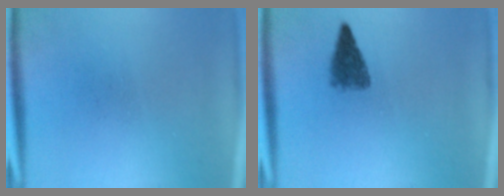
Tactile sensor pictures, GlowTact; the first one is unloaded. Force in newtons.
{"total": 3.4}